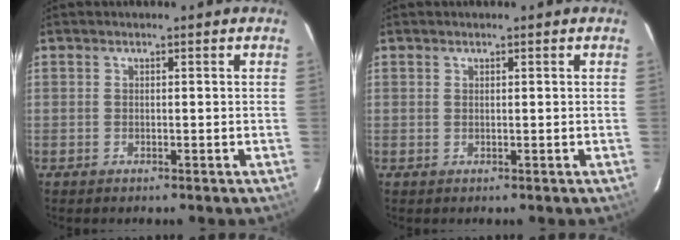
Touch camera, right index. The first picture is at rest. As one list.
[{"total": 0.0}]